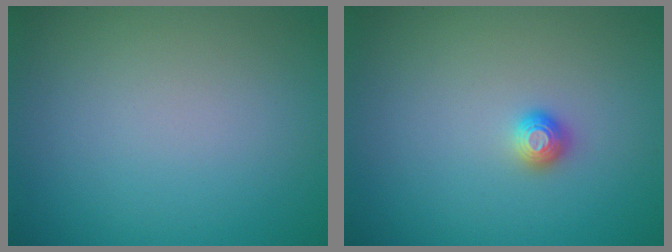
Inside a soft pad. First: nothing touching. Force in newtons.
{"total": 1.1, "press": 1.0, "slide": 0.4}